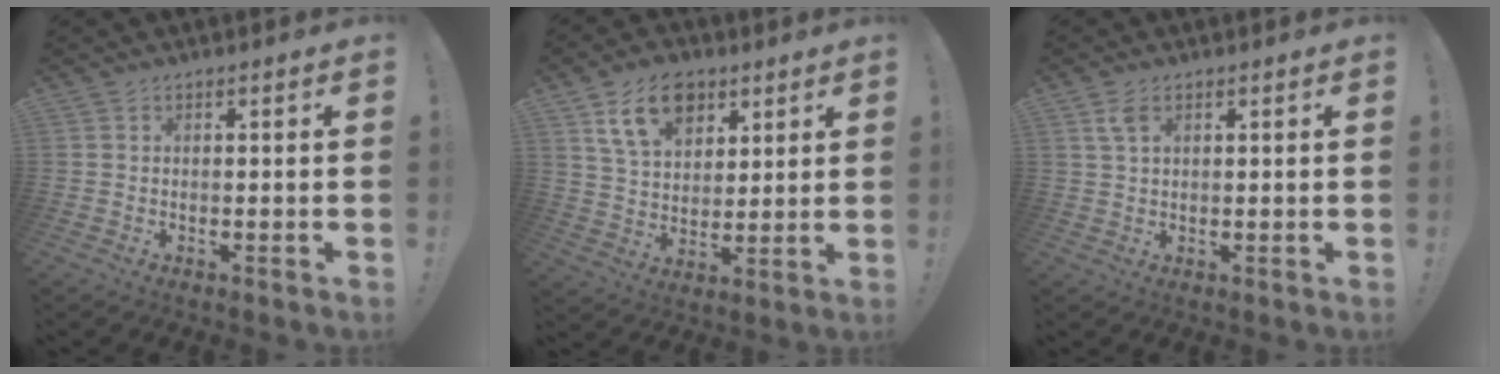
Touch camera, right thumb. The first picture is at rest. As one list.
[{"total": 14.1, "force": [7.3, 9.5, 7.4], "torque": [-0.113, -0.022, 0.138]}, {"total": 3.7, "force": [1.7, 1.9, 2.7], "torque": [-0.055, 0.003, 0.032]}]